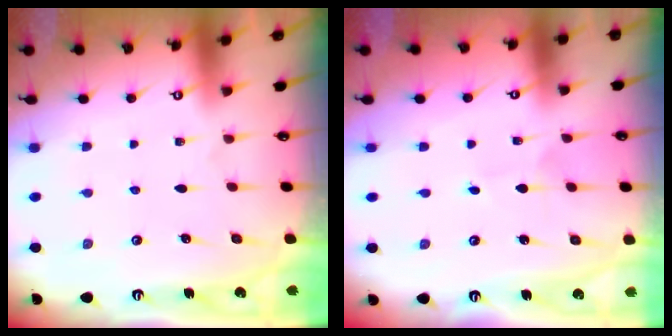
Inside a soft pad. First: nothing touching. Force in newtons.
{"total": 1.5, "press": 1.5, "slide": 0.1}